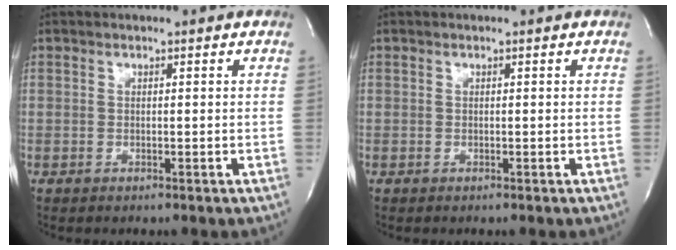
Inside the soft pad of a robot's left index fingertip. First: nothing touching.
{"total": 0.0}